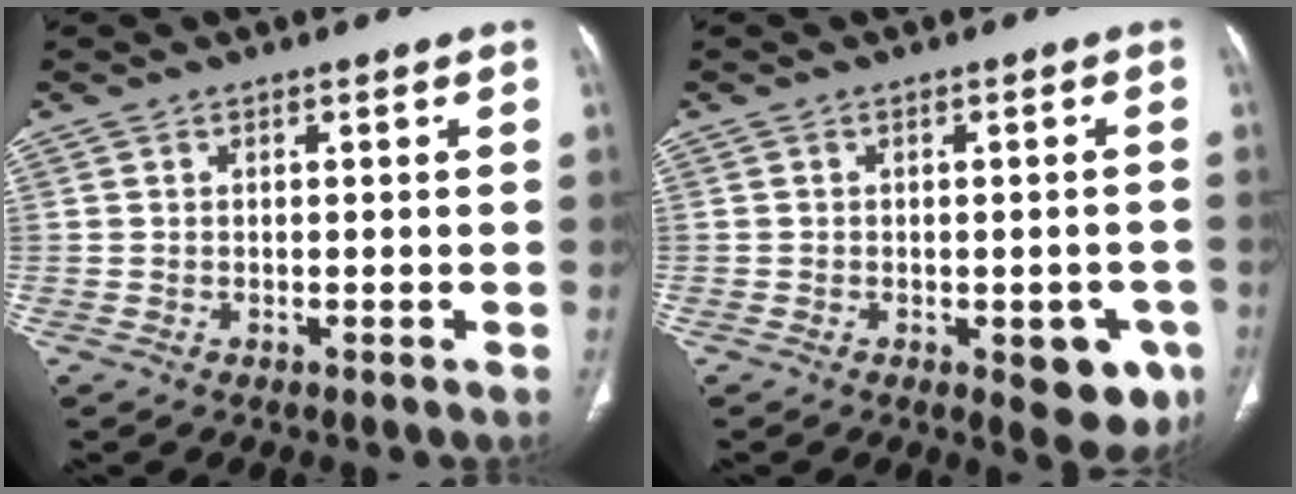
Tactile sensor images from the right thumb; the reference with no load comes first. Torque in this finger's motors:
{"motor_torque": [0.88, 0.71, 0.08, -0.40, 0.13]}